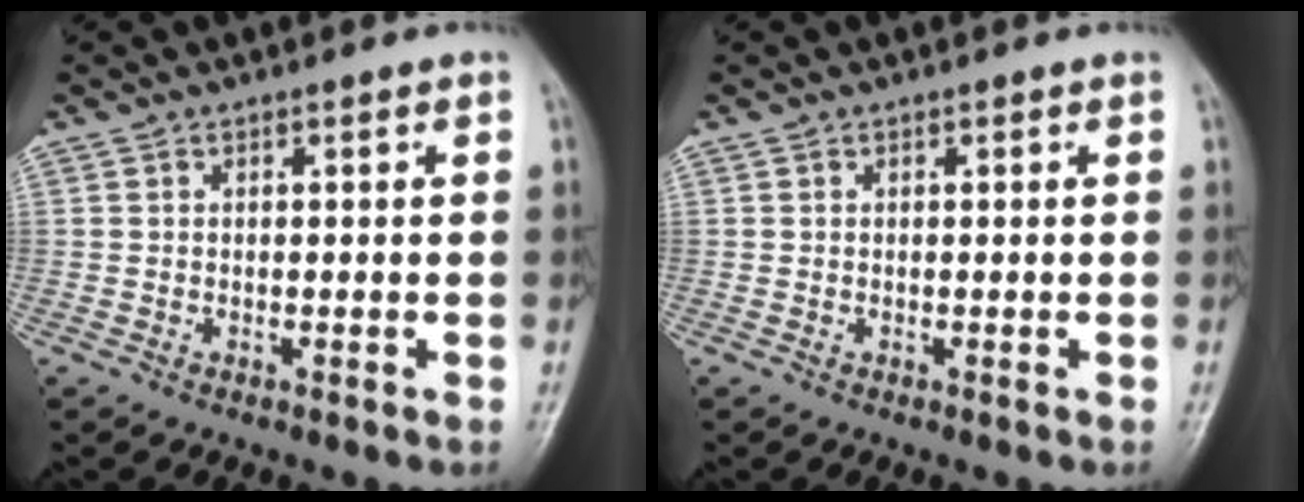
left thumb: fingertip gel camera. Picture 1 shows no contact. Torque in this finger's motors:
{"motor_torque": [0.00, 0.00, 0.00, 0.00, 0.00]}